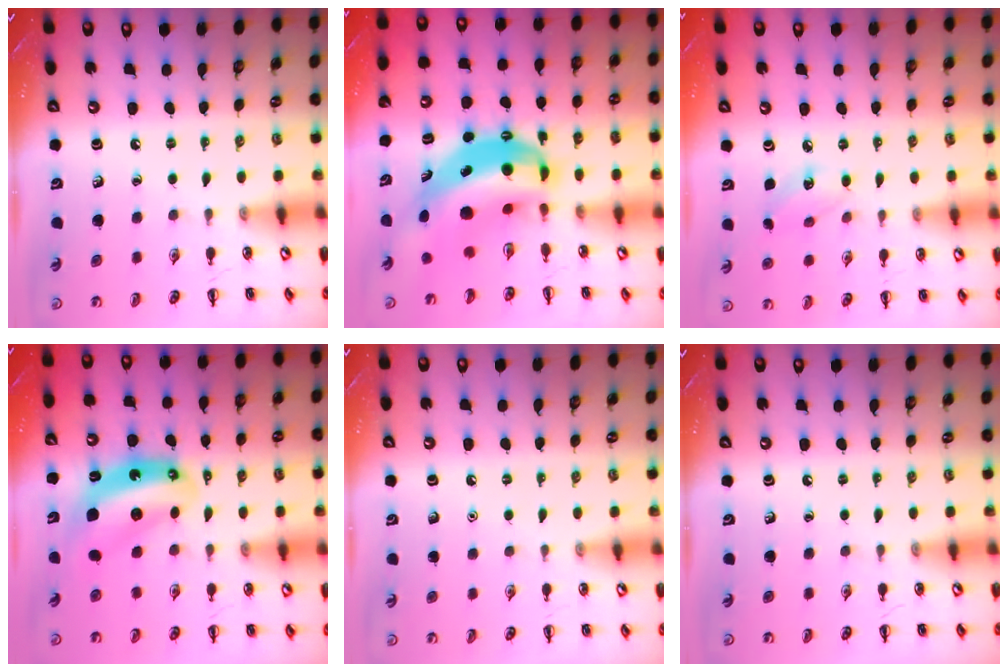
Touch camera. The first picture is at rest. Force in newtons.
{"total": 11.8, "press": 11.5, "slide": 2.6}
{"total": 6.3, "press": 6.2, "slide": 1.2}
{"total": 7.6, "press": 7.3, "slide": 2.0}
{"total": 1.6, "press": 1.6, "slide": 0.1}
{"total": 0.0}